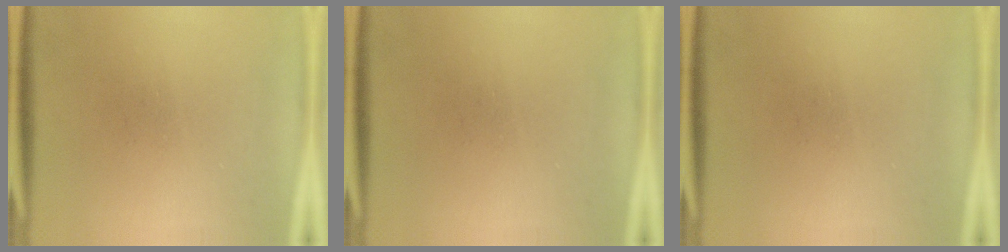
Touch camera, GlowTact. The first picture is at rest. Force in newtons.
{"total": 0.0}
{"total": 0.0}